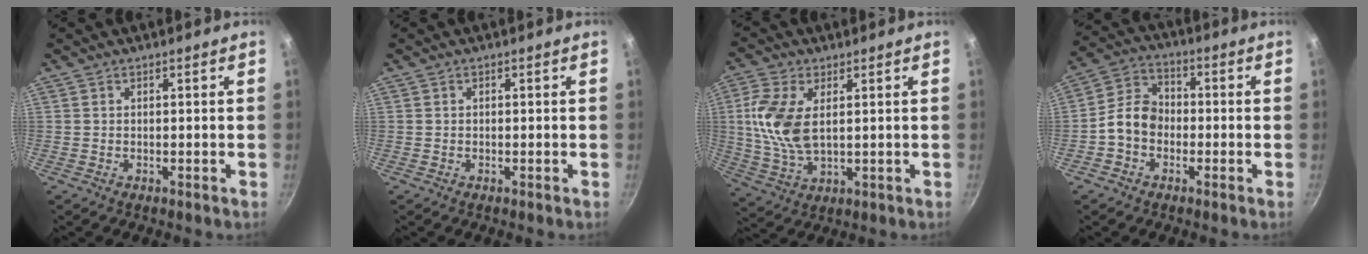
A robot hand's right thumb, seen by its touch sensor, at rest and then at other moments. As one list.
[{"total": 0.0}, {"total": 11.4, "force": [2.0, 6.2, 9.4], "torque": [-0.196, -0.004, 0.043]}, {"total": 7.9, "force": [-1.9, 6.2, 4.5], "torque": [-0.058, 0.031, -0.052]}]